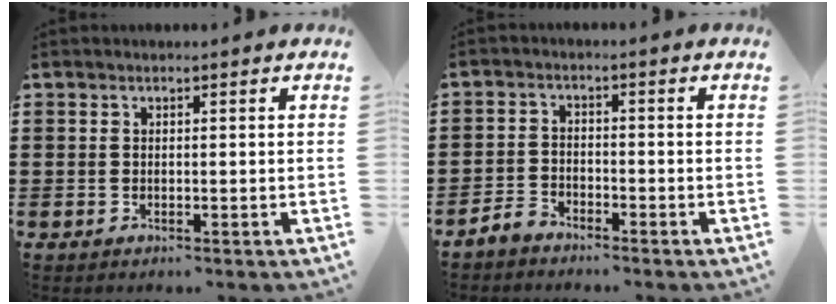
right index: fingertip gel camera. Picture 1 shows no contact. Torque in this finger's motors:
{"motor_torque": [0.72, 0.16, 0.00, 0.03]}